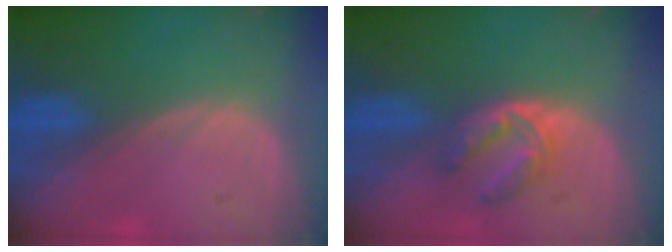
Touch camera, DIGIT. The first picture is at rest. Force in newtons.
{"total": 5.0, "press": 4.8, "slide": 1.5}